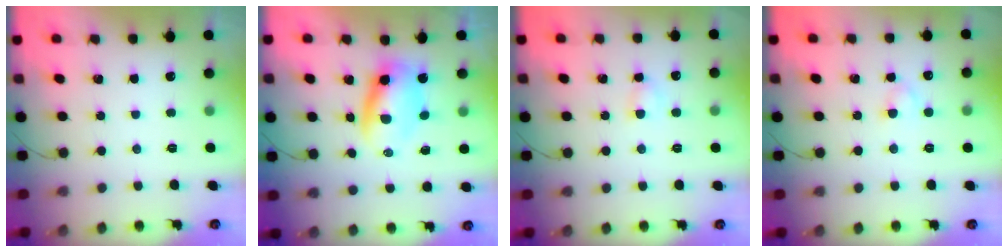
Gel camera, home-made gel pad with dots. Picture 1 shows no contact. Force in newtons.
{"total": 5.8, "press": 5.7, "slide": 1.2}
{"total": 3.0, "press": 2.8, "slide": 1.0}
{"total": 2.7, "press": 2.5, "slide": 1.2}